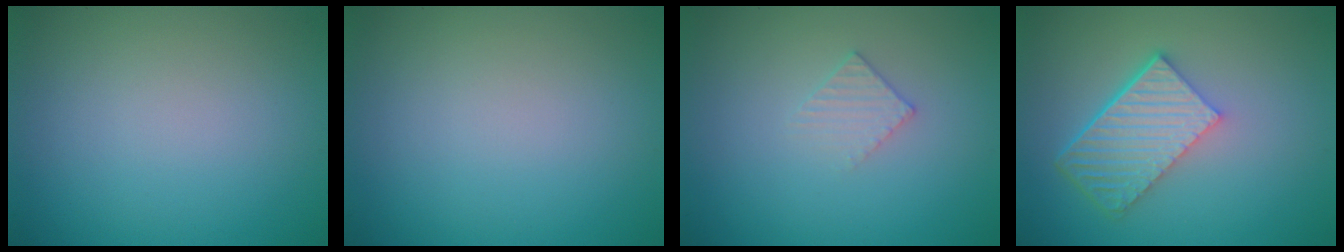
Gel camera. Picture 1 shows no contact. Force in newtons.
{"total": 0.0}
{"total": 1.4, "press": 1.4, "slide": 0.2}
{"total": 6.1, "press": 4.2, "slide": 4.4}